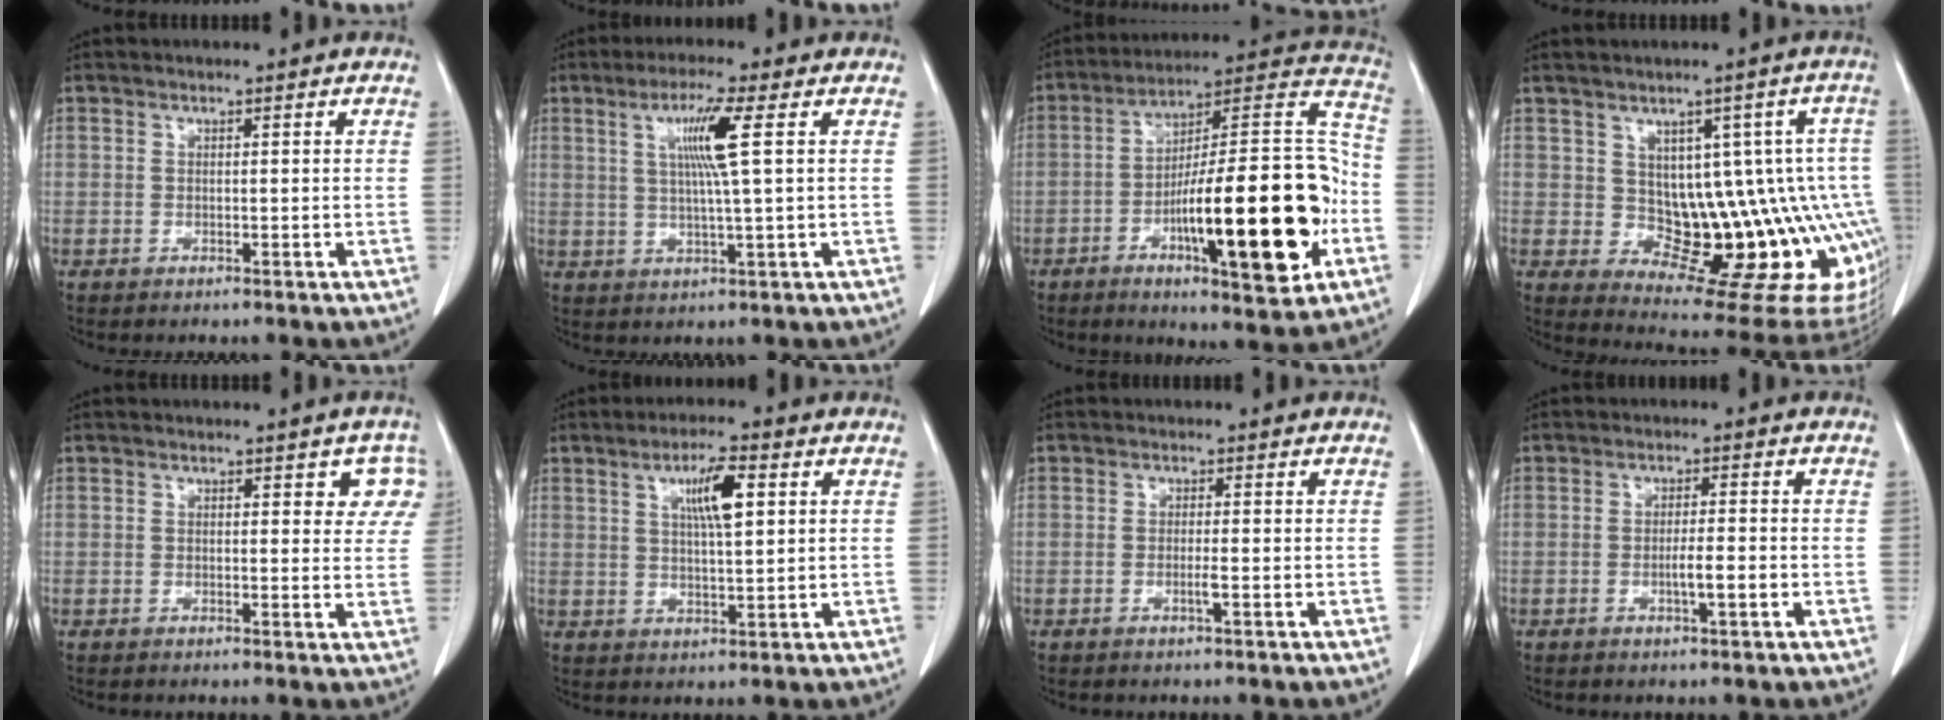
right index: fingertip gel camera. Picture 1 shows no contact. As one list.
[{"total": 6.8, "force": [1.9, -0.9, 6.5], "torque": [-0.122, 0.001, 0.038]}, {"total": 24.0, "force": [-7.2, 4.2, 22.5], "torque": [-0.313, 0.015, -0.099]}, {"total": 15.5, "force": [-1.4, 6.7, 13.9], "torque": [-0.125, 0.024, 0.006]}, {"total": 4.6, "force": [2.3, 2.3, 3.2], "torque": [-0.013, 0.002, 0.017]}, {"total": 6.6, "force": [2.3, 1.0, 6.1], "torque": [-0.107, 0.004, 0.039]}, {"total": 1.4, "force": [-0.5, -0.2, 1.3], "torque": [-0.027, -0.002, -0.007]}, {"total": 3.1, "force": [-0.9, 0.1, 2.9], "torque": [-0.050, -0.001, -0.013]}]